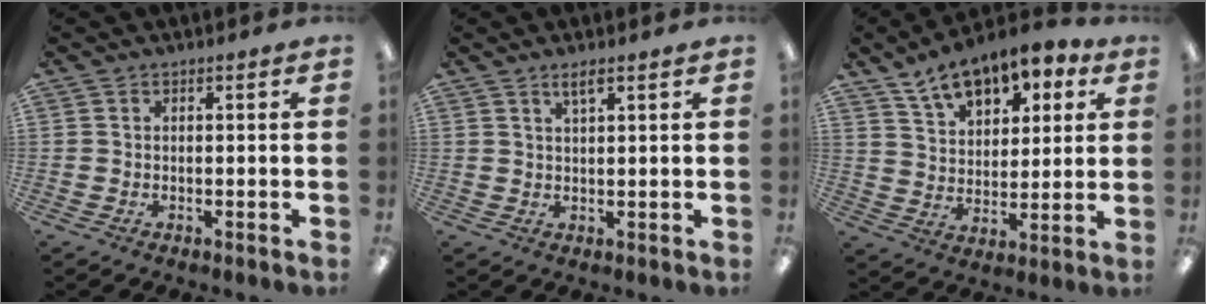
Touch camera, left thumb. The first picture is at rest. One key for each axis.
{"total": 2.7, "fx": 2.0, "fy": 0.3, "fz": 1.8, "tx": -0.041, "ty": 0.000, "tz": 0.035}
{"total": 12.8, "fx": 9.8, "fy": 6.6, "fz": 5.1, "tx": -0.078, "ty": -0.058, "tz": 0.178}